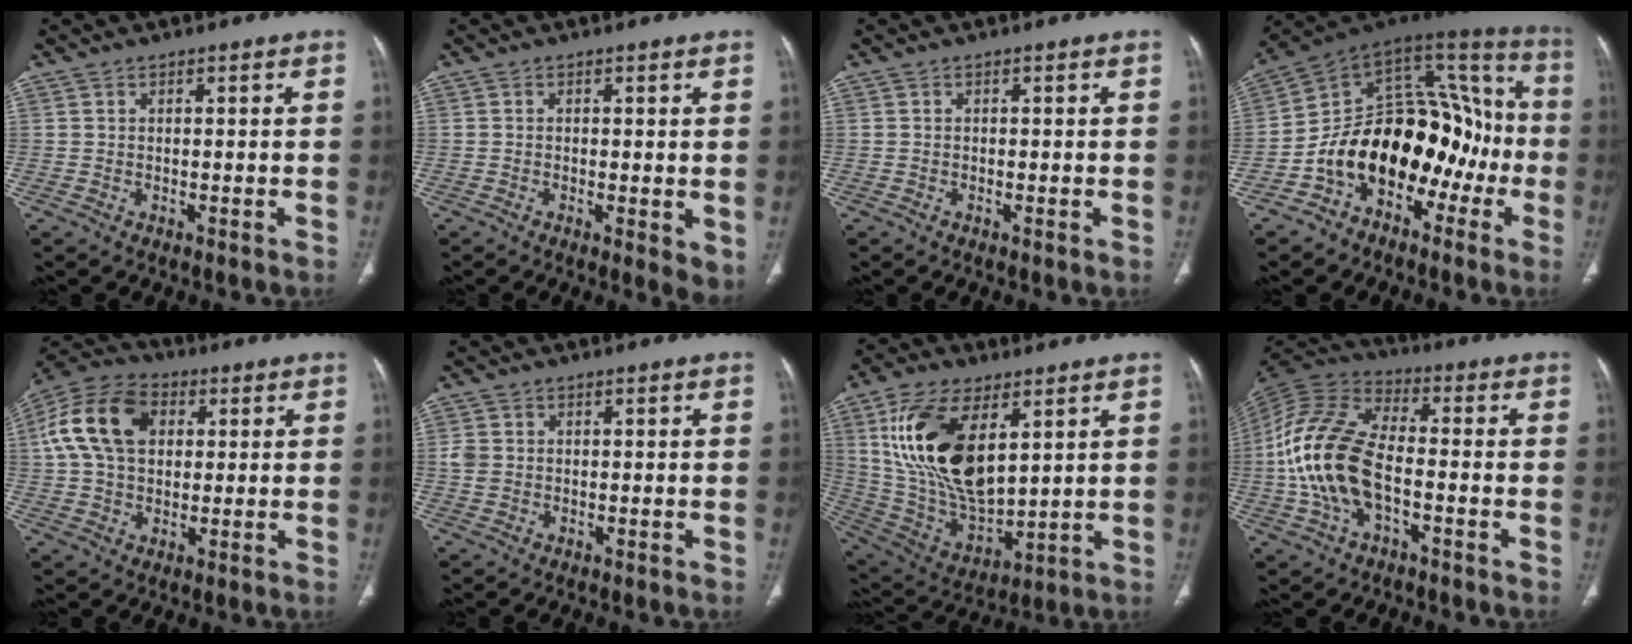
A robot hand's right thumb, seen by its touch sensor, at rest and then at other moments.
{"total": 4.2, "force": [-0.5, 1.5, 3.9], "torque": [-0.053, -0.012, -0.011]}
{"total": 0.0}
{"total": 22.0, "force": [-7.0, 14.4, 15.1], "torque": [-0.178, 0.112, -0.113]}
{"total": 14.9, "force": [3.3, 10.4, 10.3], "torque": [-0.183, 0.019, 0.050]}
{"total": 2.4, "force": [0.1, 2.0, 1.2], "torque": [-0.025, 0.003, 0.004]}
{"total": 21.4, "force": [7.1, 10.9, 17.0], "torque": [-0.310, -0.030, 0.143]}
{"total": 16.5, "force": [-3.1, 9.0, 13.5], "torque": [-0.281, 0.031, -0.063]}